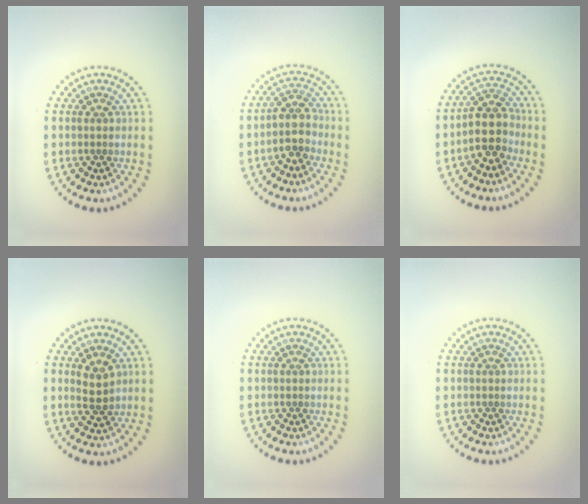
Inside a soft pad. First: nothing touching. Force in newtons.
{"total": 2.9, "press": 2.4, "slide": 1.6}
{"total": 3.5, "press": 3.0, "slide": 1.7}
{"total": 2.4, "press": 2.3, "slide": 0.8}
{"total": 0.0}
{"total": 0.0}